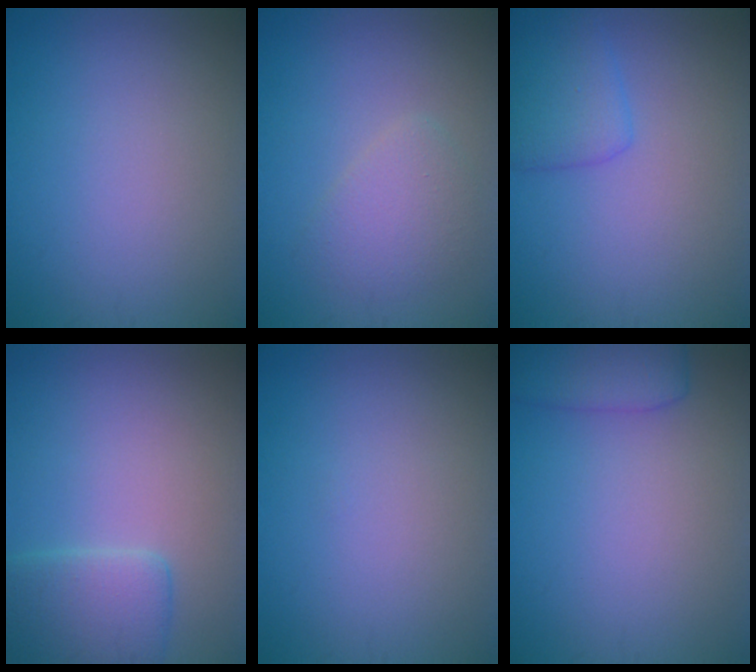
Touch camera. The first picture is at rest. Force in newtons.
{"total": 2.5, "press": 2.5, "slide": 0.1}
{"total": 2.7, "press": 2.7, "slide": 0.1}
{"total": 3.7, "press": 3.7, "slide": 0.3}
{"total": 0.0}
{"total": 3.7, "press": 3.7, "slide": 0.2}